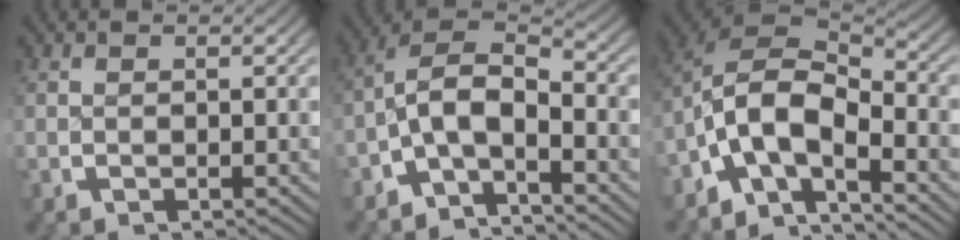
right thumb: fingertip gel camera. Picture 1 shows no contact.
{"total": 10.1, "force": [-2.2, 7.1, 6.8], "torque": [-0.144, -0.029, -0.045]}
{"total": 12.6, "force": [-2.3, 8.6, 8.9], "torque": [-0.193, -0.039, -0.031]}